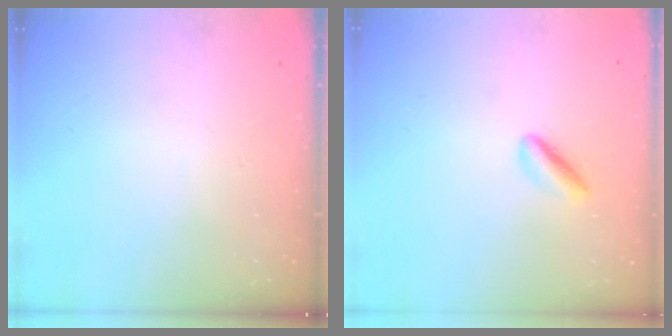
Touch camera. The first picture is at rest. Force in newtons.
{"total": 2.1, "press": 2.0, "slide": 0.5}